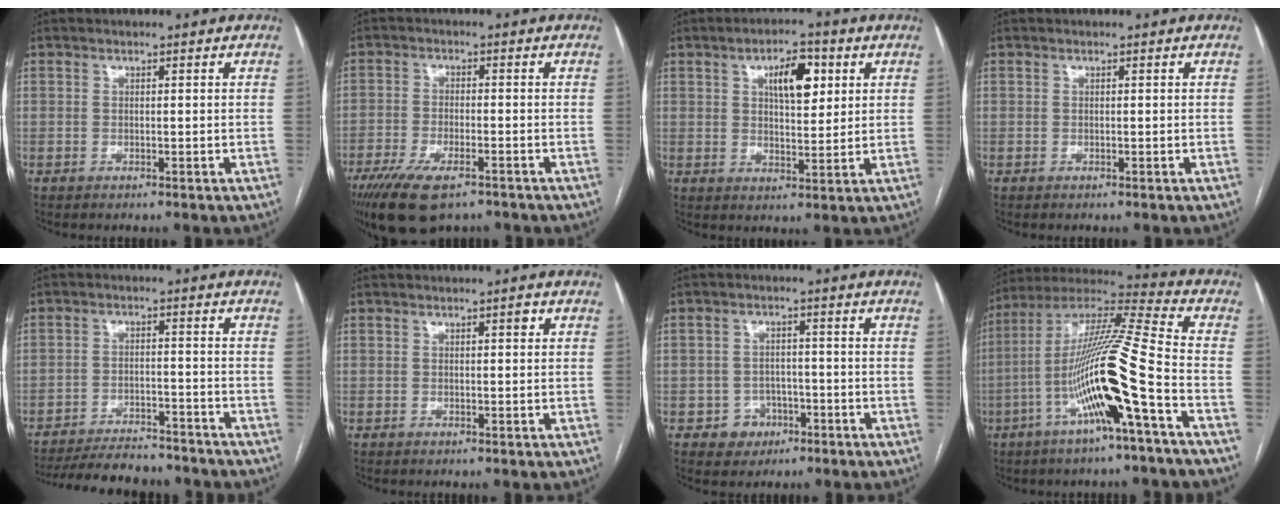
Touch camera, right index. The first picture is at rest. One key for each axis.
{"total": 10.7, "fx": -7.5, "fy": 3.3, "fz": 6.8, "tx": -0.121, "ty": -0.018, "tz": -0.125}
{"total": 7.4, "fx": 2.8, "fy": 2.8, "fz": 6.2, "tx": -0.102, "ty": 0.011, "tz": 0.047}
{"total": 0.0}
{"total": 16.8, "fx": -15.3, "fy": 3.2, "fz": 6.3, "tx": -0.122, "ty": -0.015, "tz": -0.215}
{"total": 0.9, "fx": 0.3, "fy": 0.2, "fz": 0.8, "tx": -0.012, "ty": 0.003, "tz": 0.003}
{"total": 4.2, "fx": -2.0, "fy": 3.7, "fz": 0.5, "tx": 0.002, "ty": 0.015, "tz": -0.024}
{"total": 17.9, "fx": -6.1, "fy": -0.2, "fz": 16.8, "tx": -0.326, "ty": 0.002, "tz": -0.119}